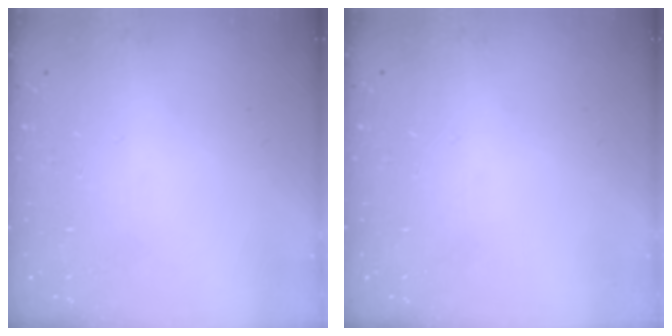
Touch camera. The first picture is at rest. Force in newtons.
{"total": 0.0}